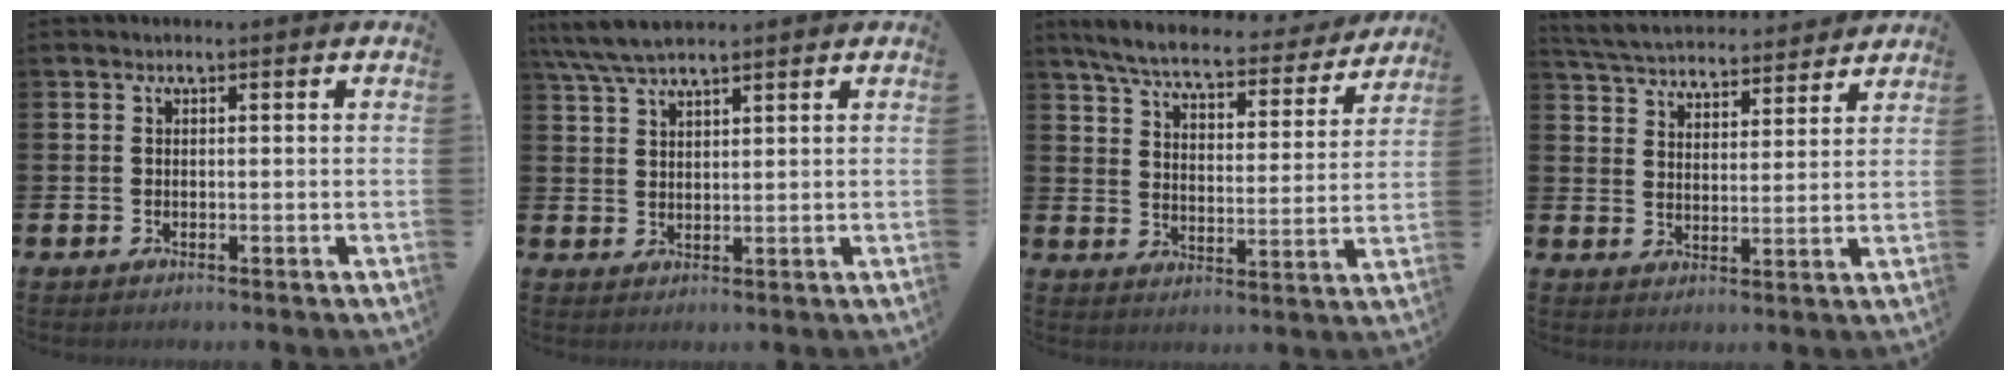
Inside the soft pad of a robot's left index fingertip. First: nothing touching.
{"total": 5.7, "force": [5.0, 1.0, 2.5], "torque": [-0.062, -0.010, 0.093]}
{"total": 6.9, "force": [6.4, 1.0, 2.5], "torque": [-0.075, -0.041, 0.106]}
{"total": 5.3, "force": [5.2, 0.9, 0.4], "torque": [-0.031, -0.039, 0.091]}